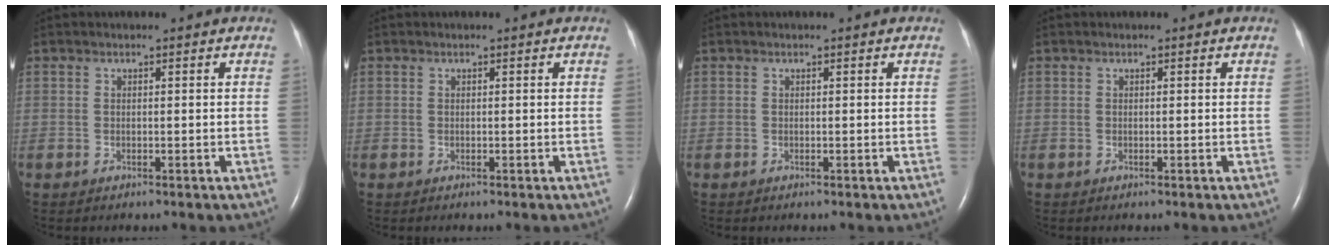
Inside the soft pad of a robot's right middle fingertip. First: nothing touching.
{"total": 0.0}
{"total": 0.0}
{"total": 0.0}